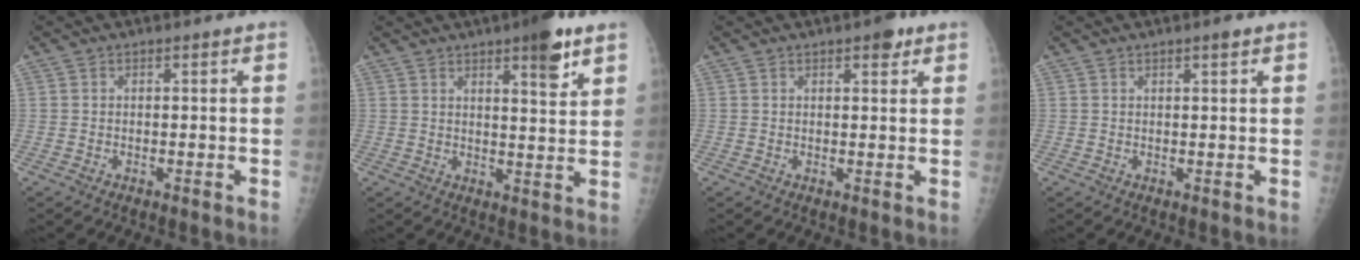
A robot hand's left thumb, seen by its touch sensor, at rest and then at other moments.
{"total": 8.2, "force": [4.9, 1.8, 6.3], "torque": [-0.078, -0.026, 0.068]}
{"total": 3.1, "force": [1.9, 1.1, 2.1], "torque": [-0.021, -0.006, 0.023]}
{"total": 1.6, "force": [1.0, 0.2, 1.2], "torque": [-0.017, -0.004, 0.015]}